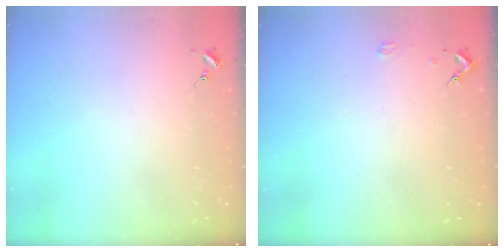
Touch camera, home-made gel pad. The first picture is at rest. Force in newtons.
{"total": 2.0, "press": 2.0, "slide": 0.2}